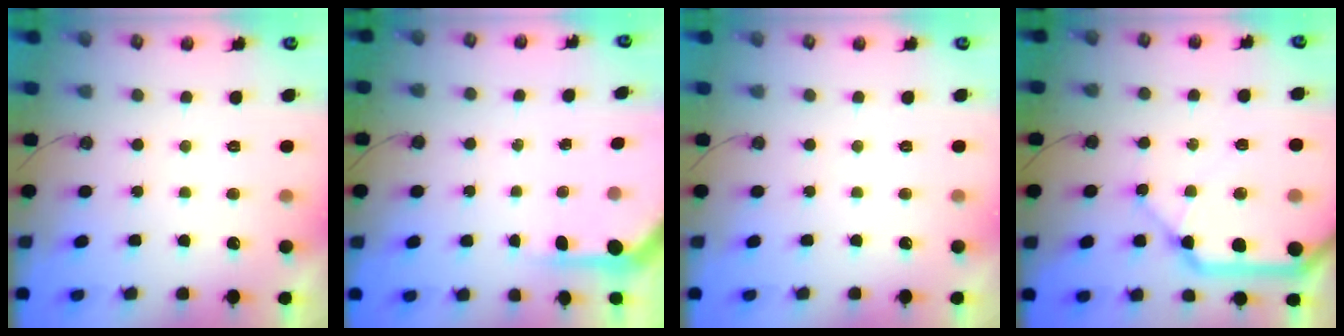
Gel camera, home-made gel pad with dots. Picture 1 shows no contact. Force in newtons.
{"total": 3.7, "press": 3.7, "slide": 0.2}
{"total": 0.0}
{"total": 19.2, "press": 19.0, "slide": 3.0}